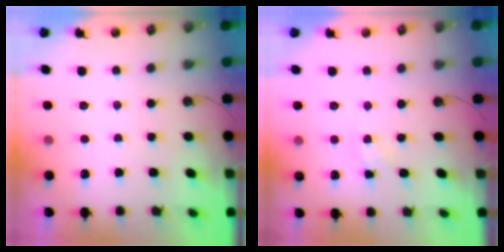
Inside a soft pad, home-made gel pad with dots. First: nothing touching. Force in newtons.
{"total": 2.2, "press": 2.2, "slide": 0.2}